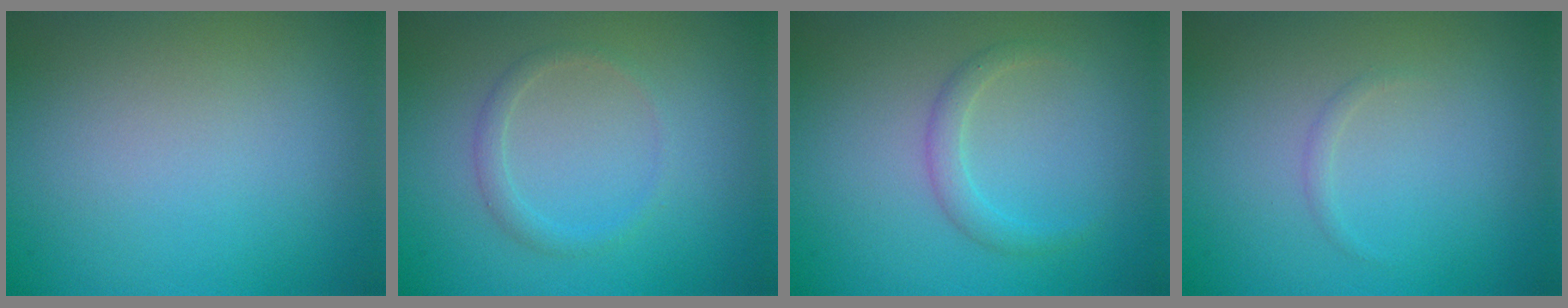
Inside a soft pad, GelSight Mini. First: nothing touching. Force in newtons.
{"total": 1.3, "press": 1.3, "slide": 0.1}
{"total": 1.5, "press": 1.5, "slide": 0.0}
{"total": 0.5, "press": 0.5, "slide": 0.0}